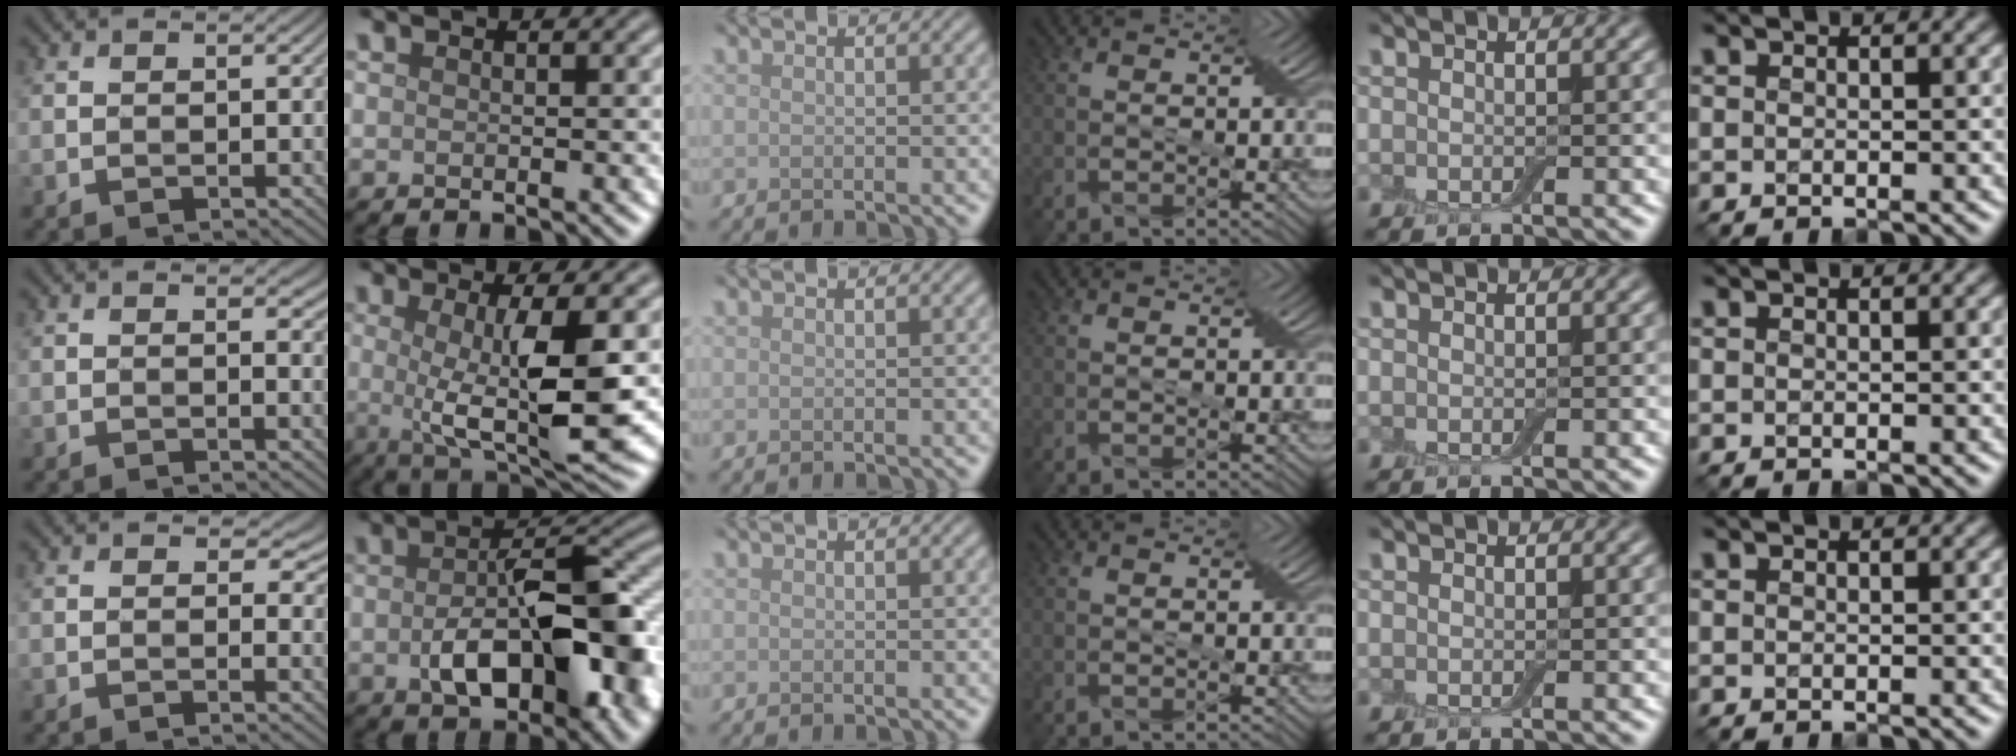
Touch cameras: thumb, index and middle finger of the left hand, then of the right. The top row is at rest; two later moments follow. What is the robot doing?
{"motion": "wrap", "object": "cling film"}